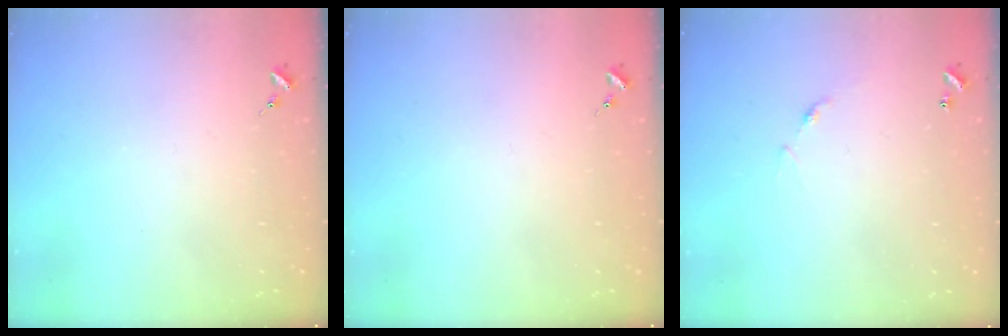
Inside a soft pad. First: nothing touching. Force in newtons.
{"total": 0.0}
{"total": 6.4, "press": 6.4, "slide": 0.5}